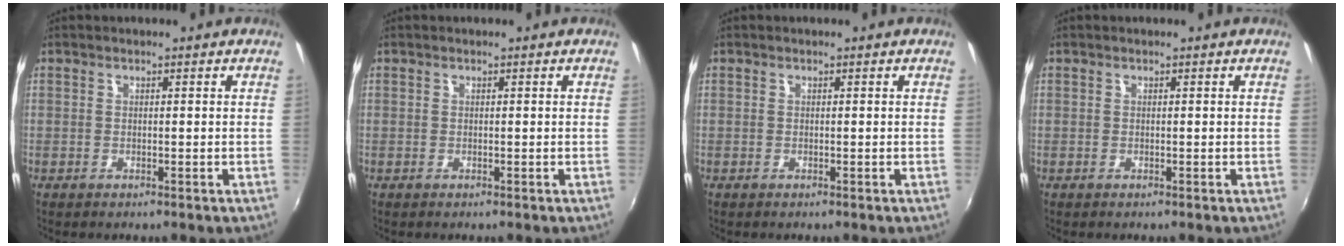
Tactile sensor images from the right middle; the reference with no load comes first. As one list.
[{"total": 0.0}, {"total": 0.0}, {"total": 0.0}]